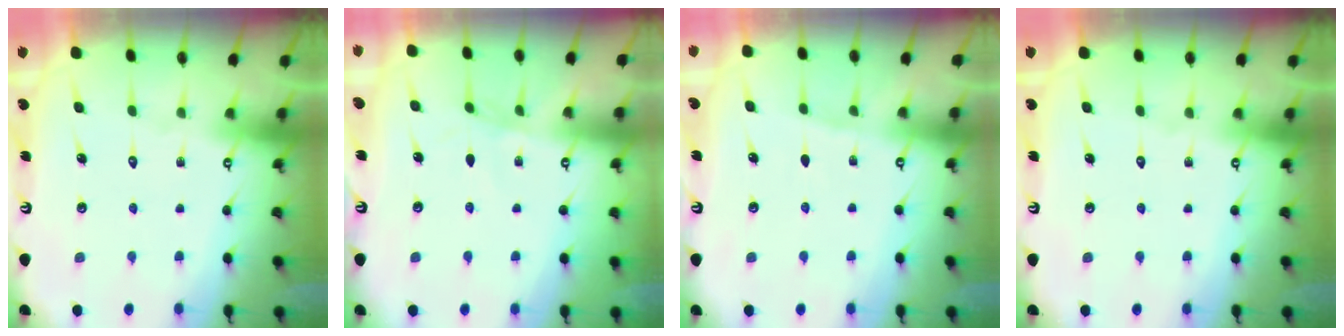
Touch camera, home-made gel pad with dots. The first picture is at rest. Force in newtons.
{"total": 2.4, "press": 2.4, "slide": 0.5}
{"total": 3.0, "press": 2.9, "slide": 0.4}
{"total": 0.0}